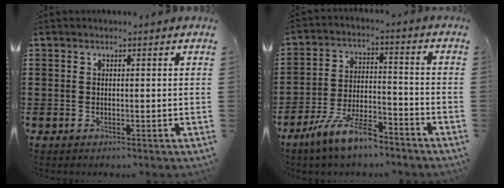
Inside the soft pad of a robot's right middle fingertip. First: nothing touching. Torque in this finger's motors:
{"motor_torque": [2.14, 0.00, 0.24, 0.14]}